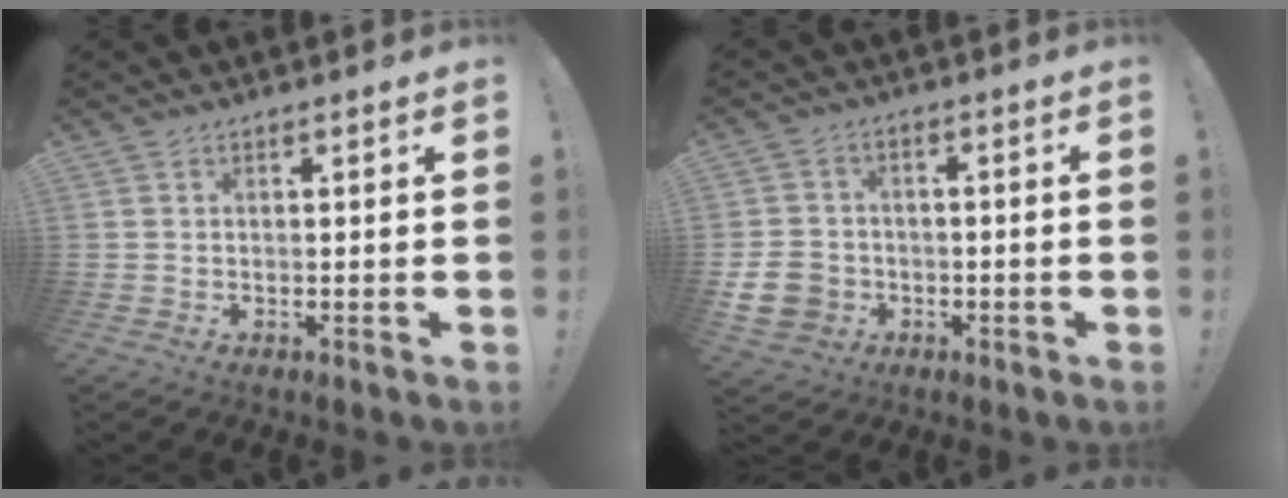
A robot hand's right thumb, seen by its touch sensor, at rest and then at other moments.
{"total": 9.9, "force": [-2.8, 8.4, 4.5], "torque": [-0.086, 0.018, -0.049]}